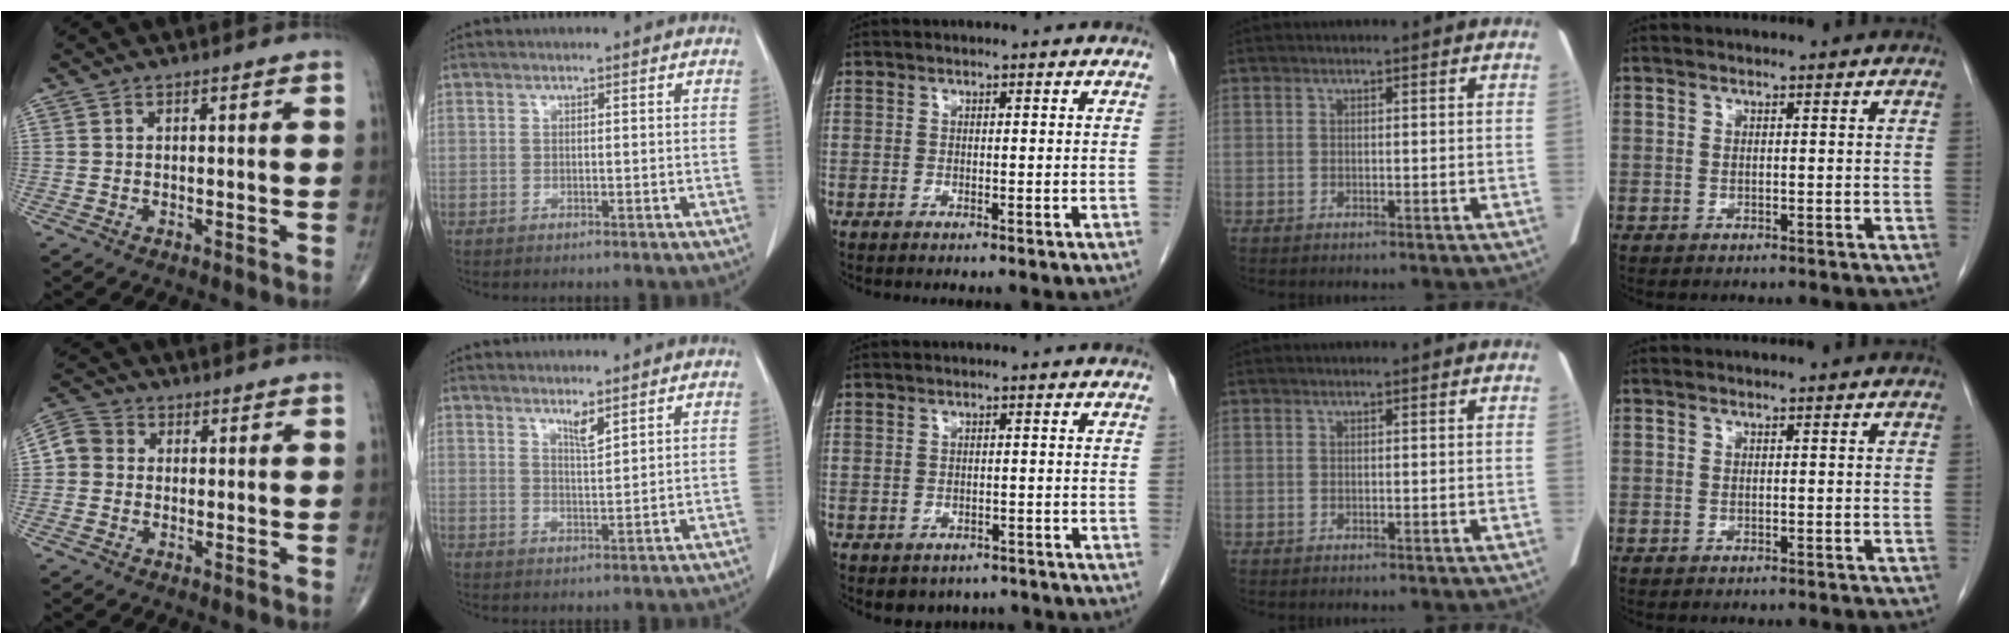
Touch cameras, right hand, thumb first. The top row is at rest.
{"thumb": {"total": 4.9, "force": [-0.1, 4.5, 1.9], "torque": [-0.024, 0.014, -0.012]}, "index": {"total": 2.5, "force": [1.9, 0.1, 1.6], "torque": [-0.034, -0.009, 0.038]}, "middle": {"total": 4.8, "force": [-3.8, 2.8, 0.5], "torque": [0.002, 0.010, -0.045]}}